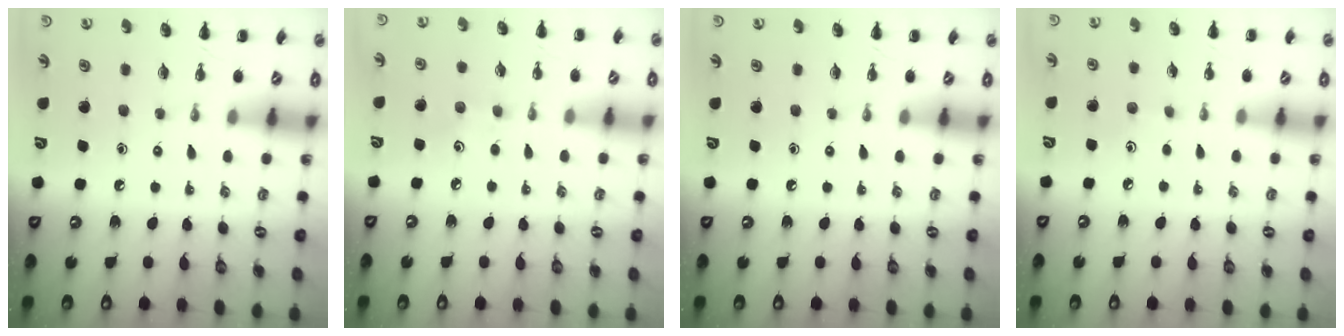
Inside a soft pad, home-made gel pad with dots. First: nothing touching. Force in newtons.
{"total": 3.0, "press": 2.9, "slide": 0.8}
{"total": 0.0}
{"total": 2.6, "press": 2.5, "slide": 0.8}